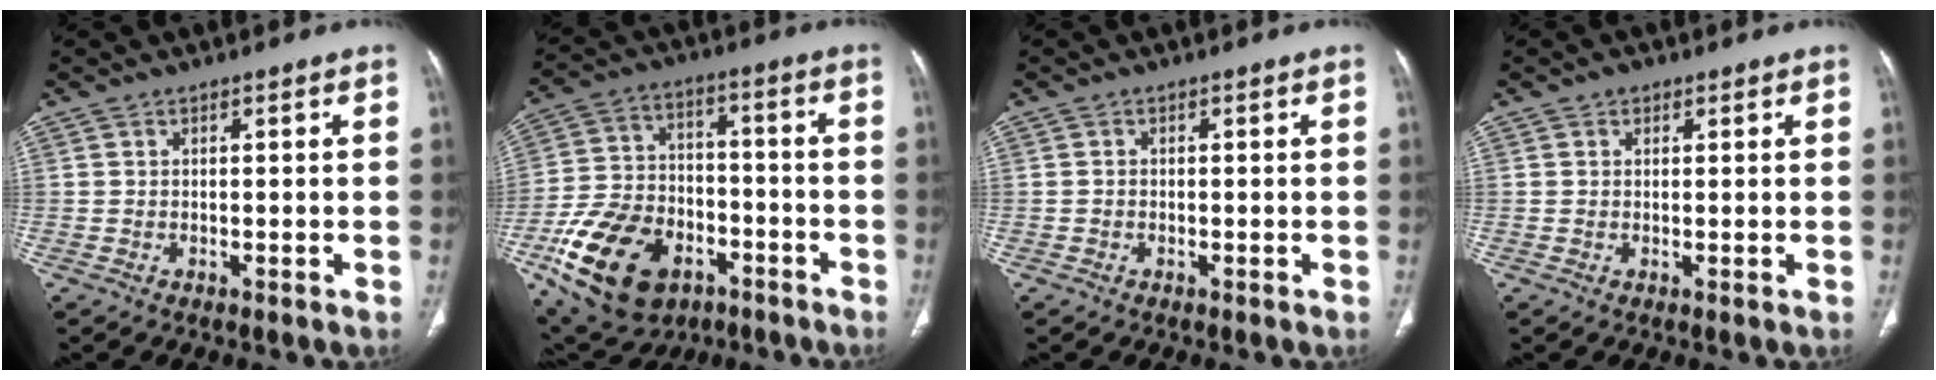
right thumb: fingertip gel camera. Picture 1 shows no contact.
{"total": 21.0, "force": [-9.3, 13.8, 12.7], "torque": [-0.228, 0.047, -0.149]}
{"total": 0.6, "force": [-0.2, 0.5, 0.2], "torque": [-0.002, 0.003, -0.003]}
{"total": 1.5, "force": [0.7, 1.3, 0.4], "torque": [0.005, 0.000, 0.005]}